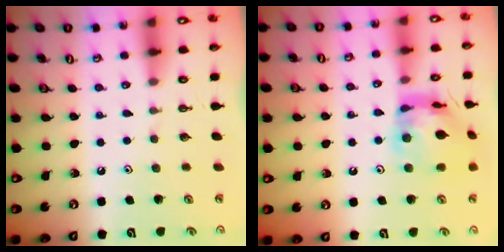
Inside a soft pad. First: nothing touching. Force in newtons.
{"total": 13.1, "press": 13.0, "slide": 1.4}